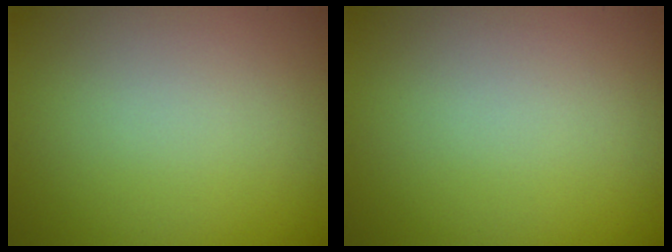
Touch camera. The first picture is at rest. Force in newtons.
{"total": 0.0}